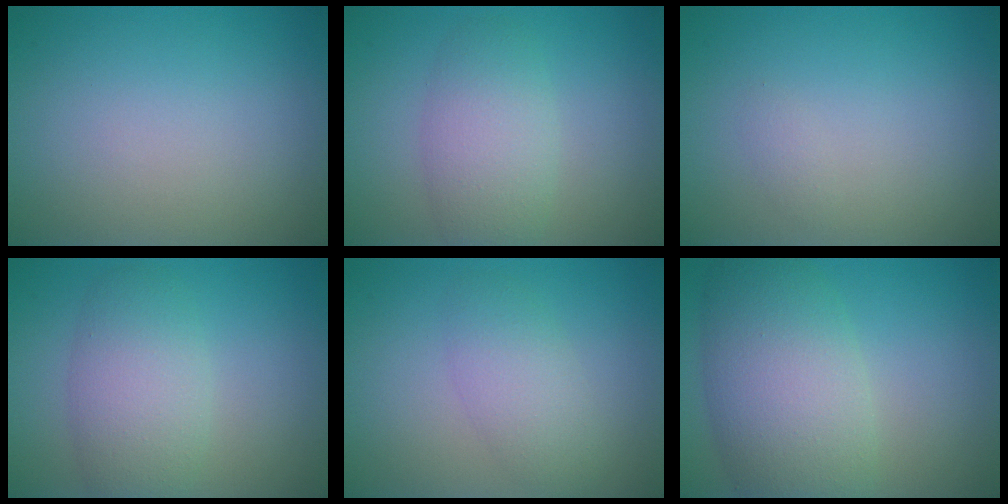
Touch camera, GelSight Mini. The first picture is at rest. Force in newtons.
{"total": 2.7, "press": 2.7, "slide": 0.3}
{"total": 0.6, "press": 0.6, "slide": 0.0}
{"total": 4.8, "press": 4.8, "slide": 0.1}
{"total": 3.1, "press": 3.1, "slide": 0.1}
{"total": 8.5, "press": 8.5, "slide": 0.3}